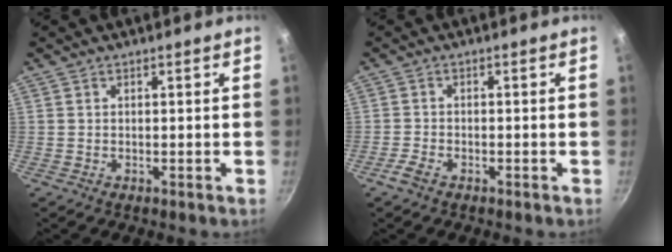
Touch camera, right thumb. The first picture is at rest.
{"total": 2.6, "force": [-1.8, 1.2, 1.5], "torque": [-0.041, 0.013, -0.039]}